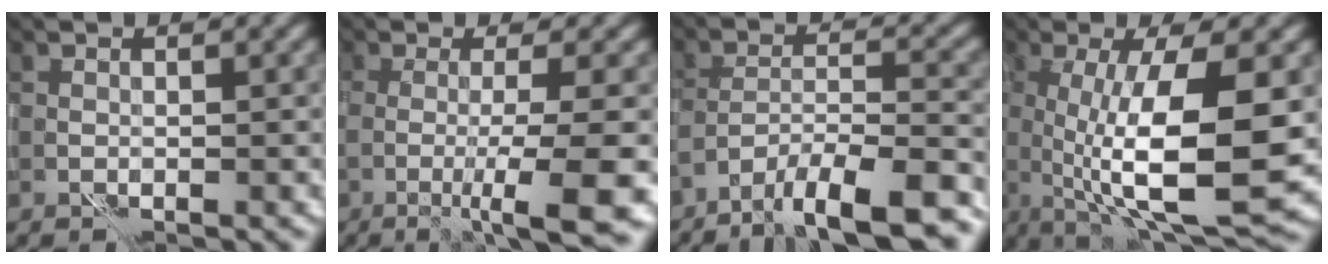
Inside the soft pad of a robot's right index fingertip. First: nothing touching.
{"total": 8.4, "force": [-2.7, 1.6, 7.8], "torque": [-0.101, -0.011, -0.042]}
{"total": 10.5, "force": [-8.1, 2.3, 6.3], "torque": [-0.102, 0.005, -0.132]}
{"total": 11.3, "force": [-0.6, 3.2, 10.8], "torque": [-0.171, -0.013, -0.005]}